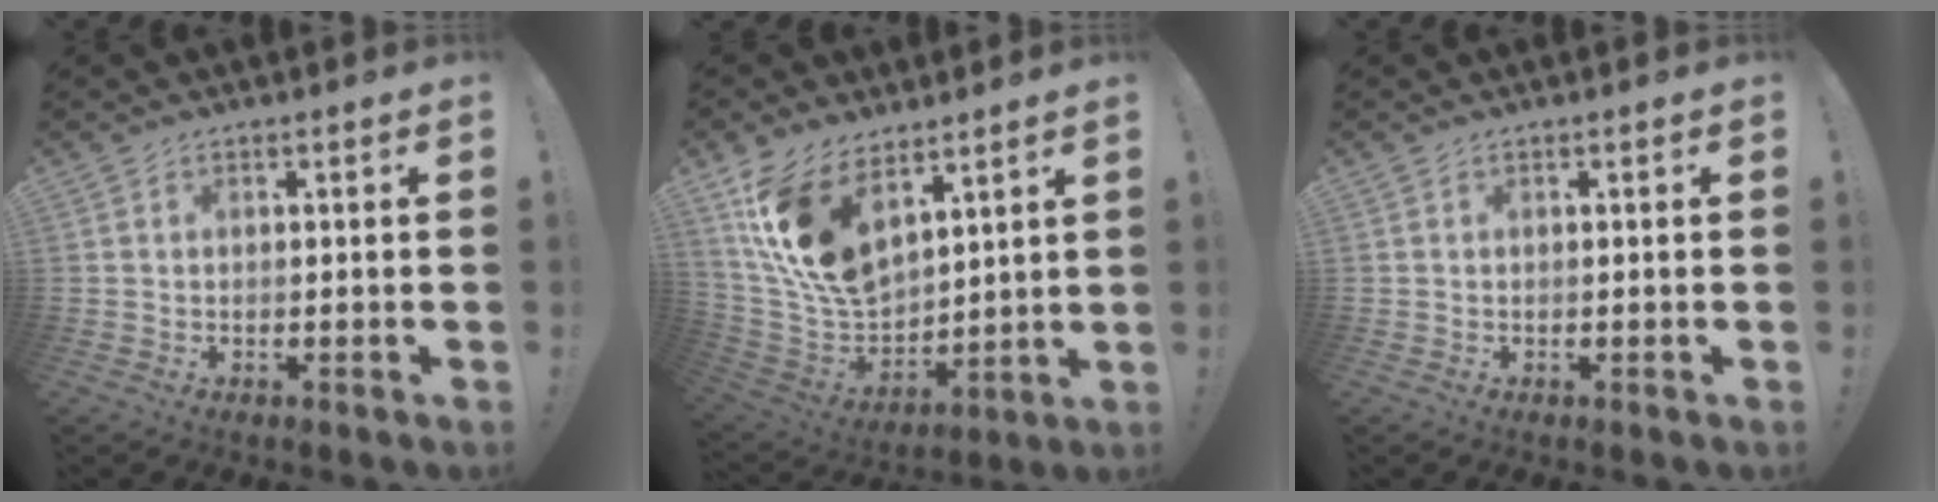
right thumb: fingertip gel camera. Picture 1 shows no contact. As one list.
[{"total": 17.5, "force": [10.2, 9.5, 10.6], "torque": [-0.207, -0.070, 0.192]}, {"total": 0.0}]